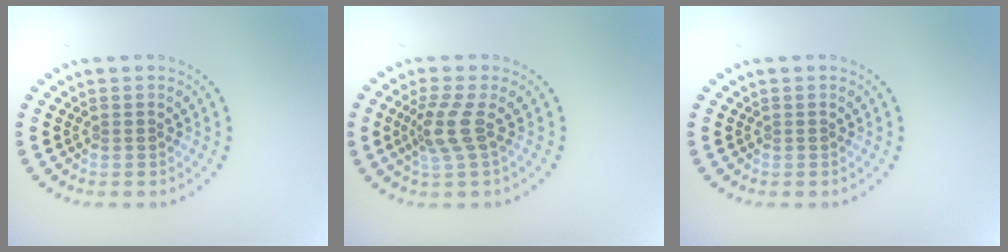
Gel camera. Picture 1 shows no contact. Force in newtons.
{"total": 2.9, "press": 2.2, "slide": 1.8}
{"total": 0.0}